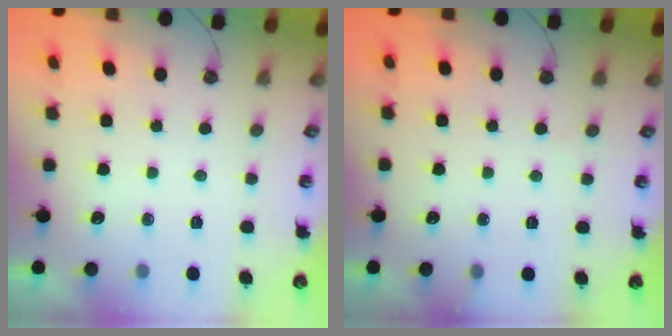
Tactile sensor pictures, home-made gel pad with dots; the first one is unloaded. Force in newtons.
{"total": 4.8, "press": 4.7, "slide": 0.2}